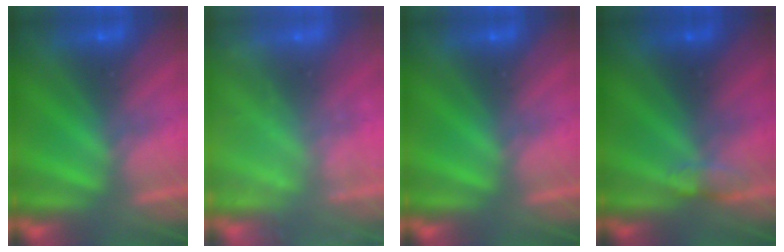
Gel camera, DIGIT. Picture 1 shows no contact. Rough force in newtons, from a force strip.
{"total": 2.4}
{"total": 0.0}
{"total": 2.7}